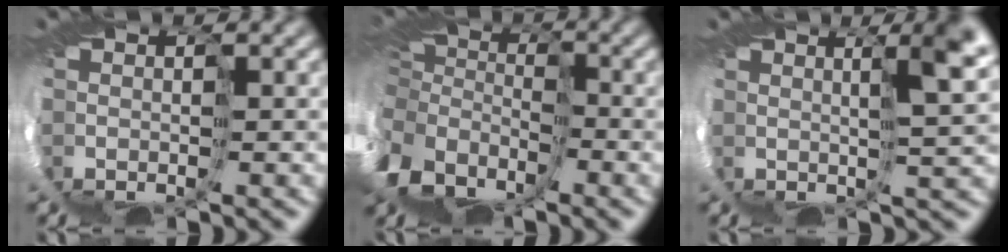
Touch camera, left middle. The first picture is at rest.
{"total": 9.6, "force": [-4.0, 6.9, 5.4], "torque": [-0.184, -0.028, -0.060]}
{"total": 5.8, "force": [2.6, 1.0, 5.1], "torque": [-0.062, 0.014, 0.033]}